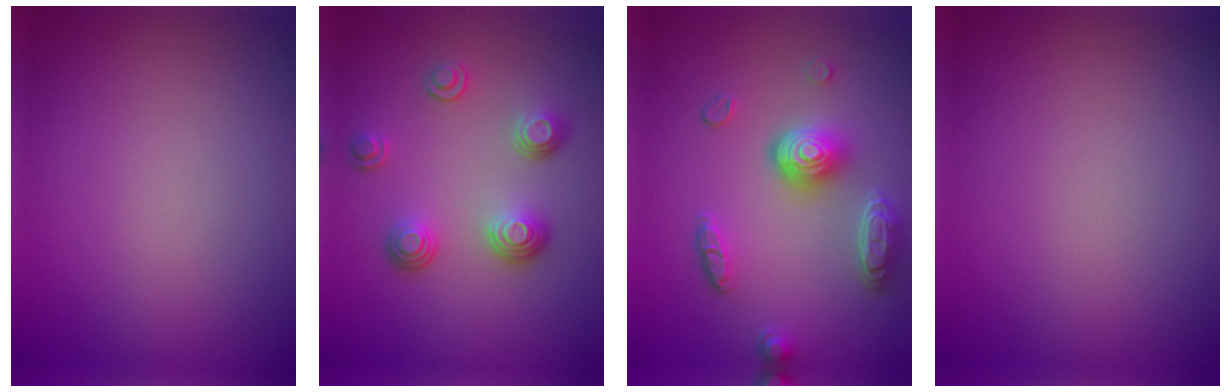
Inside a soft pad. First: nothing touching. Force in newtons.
{"total": 3.6, "press": 2.8, "slide": 2.3}
{"total": 5.2, "press": 3.8, "slide": 3.5}
{"total": 0.0}